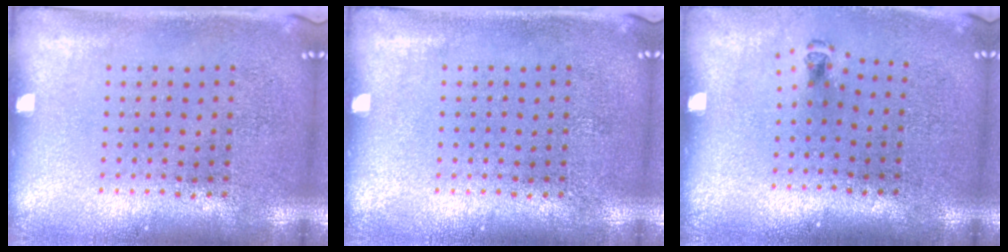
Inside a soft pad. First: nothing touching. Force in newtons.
{"total": 0.0}
{"total": 0.6, "press": 0.4, "slide": 0.5}